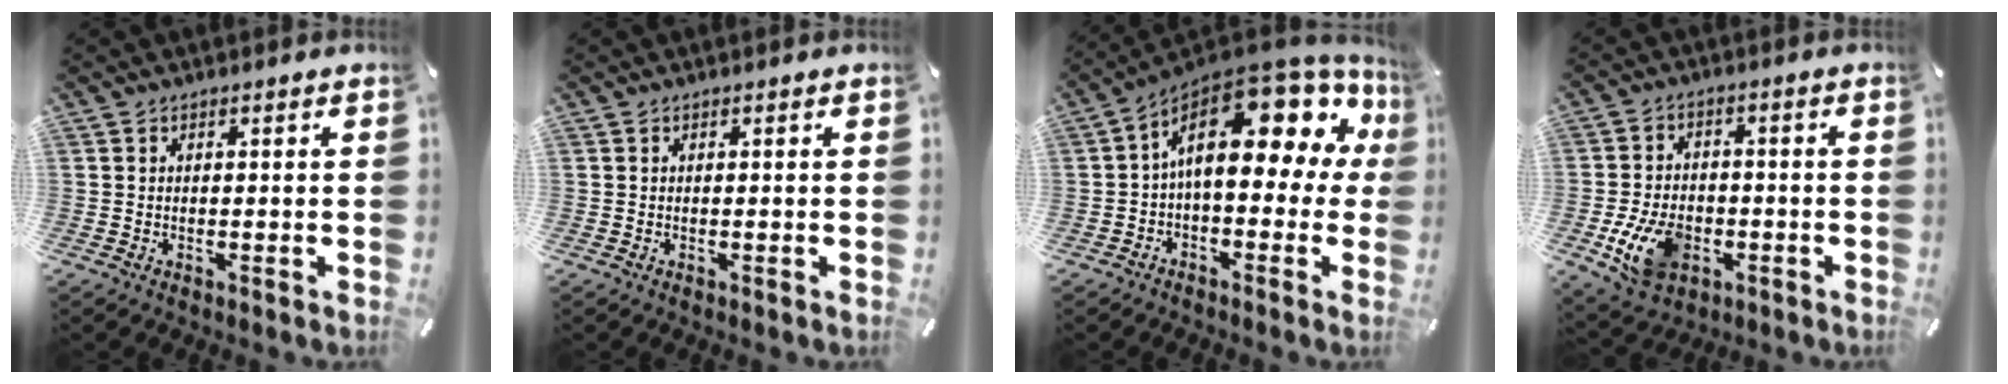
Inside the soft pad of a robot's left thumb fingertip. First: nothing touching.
{"total": 0.0}
{"total": 20.4, "force": [6.5, 10.0, 16.6], "torque": [-0.253, -0.049, 0.109]}
{"total": 11.3, "force": [-3.8, 7.9, 7.2], "torque": [-0.156, 0.006, -0.067]}